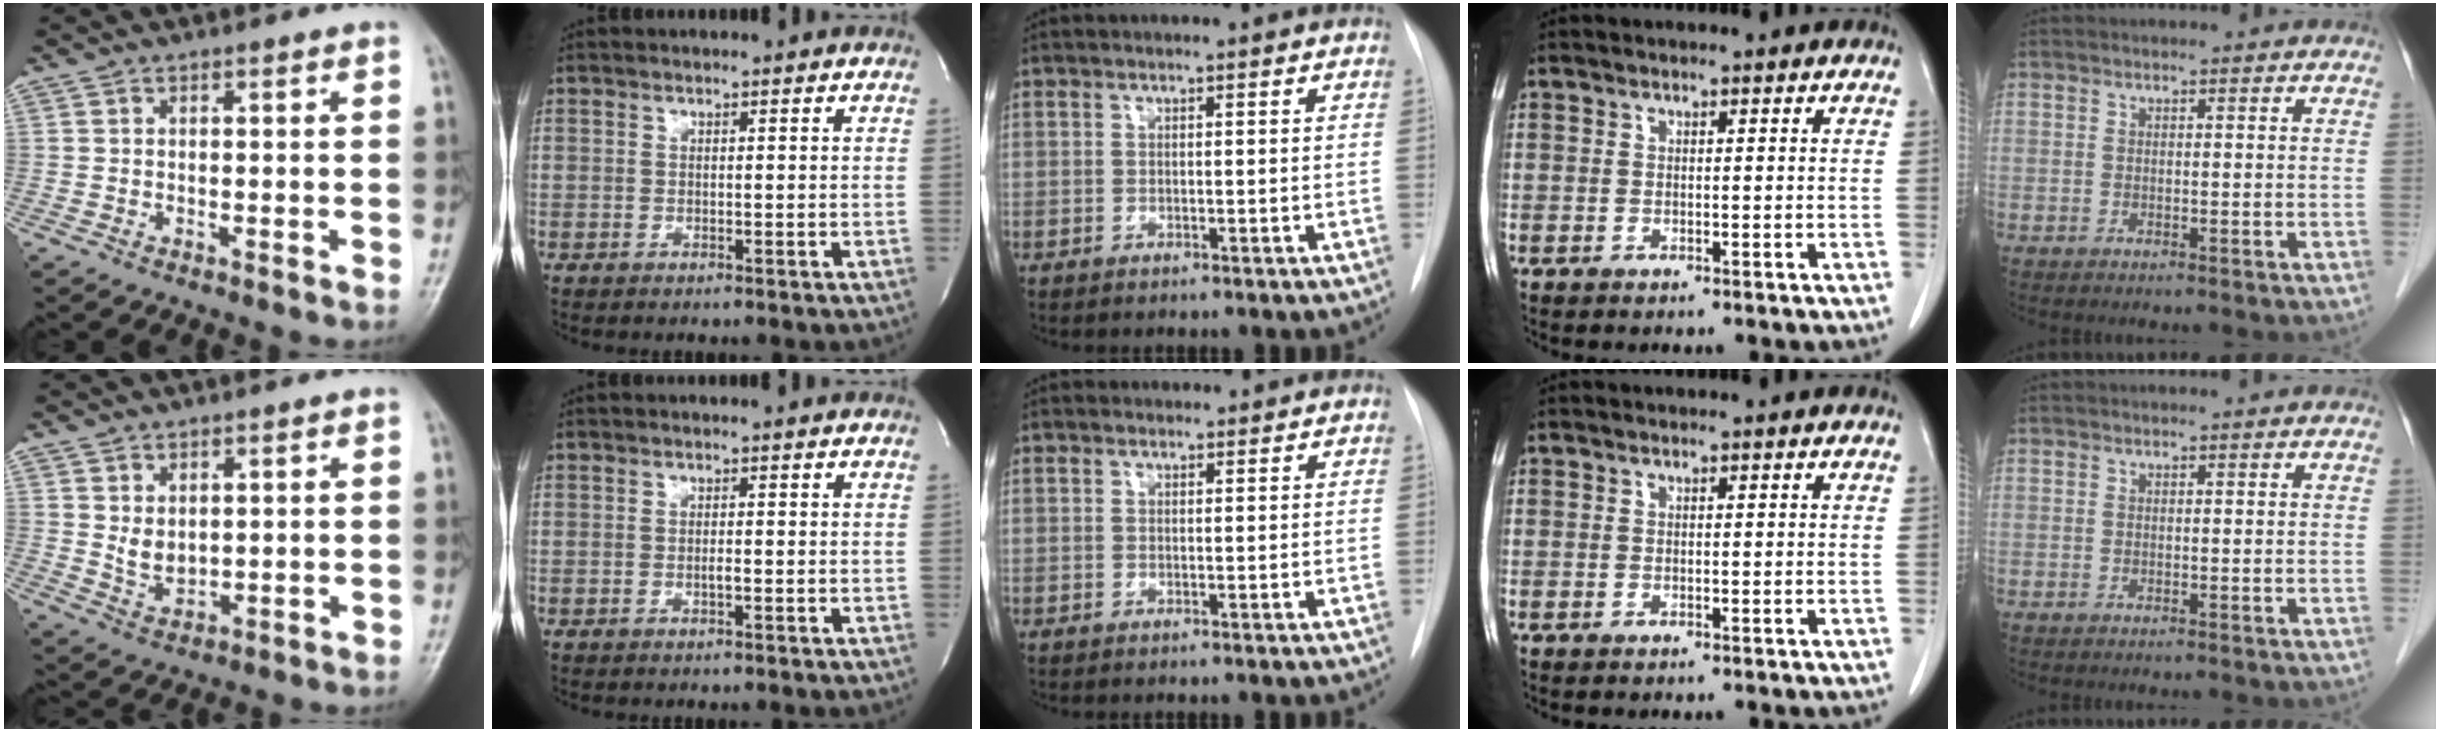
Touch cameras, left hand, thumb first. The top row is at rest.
{"thumb": {"total": 4.4, "force": [1.3, 2.8, 3.0], "torque": [-0.042, -0.018, 0.033]}, "index": {"total": 0.7, "force": [-0.3, 0.0, 0.7], "torque": [-0.013, 0.001, -0.006]}, "middle": {"total": 1.0, "force": [0.9, 0.5, -0.1], "torque": [-0.002, 0.007, 0.011]}}